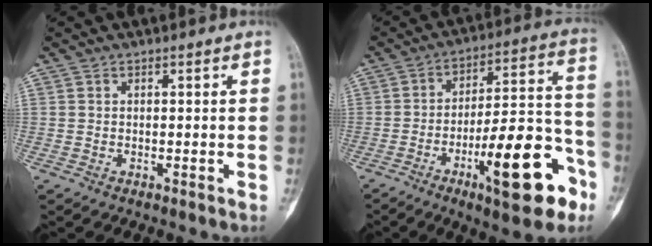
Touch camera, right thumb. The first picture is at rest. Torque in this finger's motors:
{"motor_torque": [0.44, 0.54, 1.50, -0.90, 0.05]}